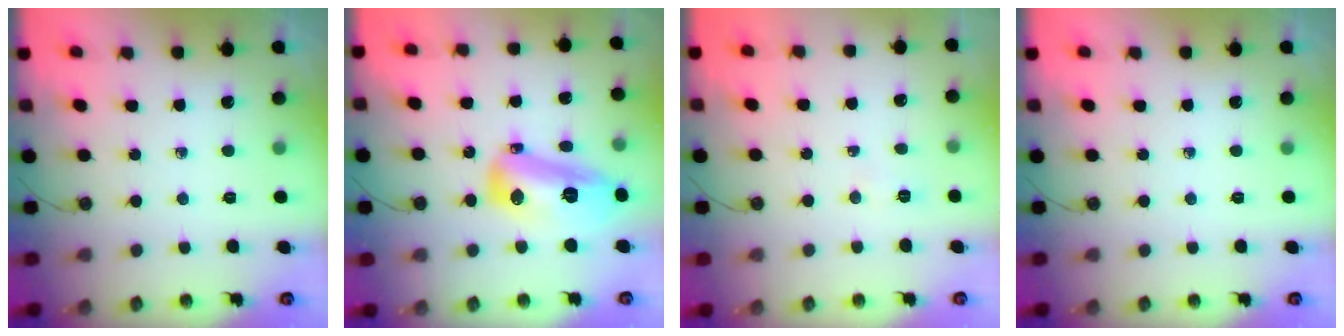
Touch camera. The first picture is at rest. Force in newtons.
{"total": 15.2, "press": 15.1, "slide": 2.0}
{"total": 4.0, "press": 3.9, "slide": 1.1}
{"total": 0.0}